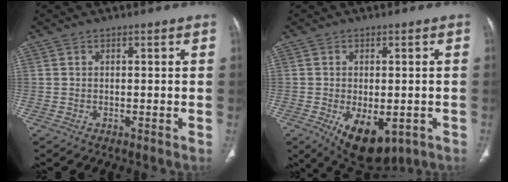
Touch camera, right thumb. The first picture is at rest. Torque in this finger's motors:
{"motor_torque": [-0.20, 0.38, -0.01, 0.00, 0.25]}